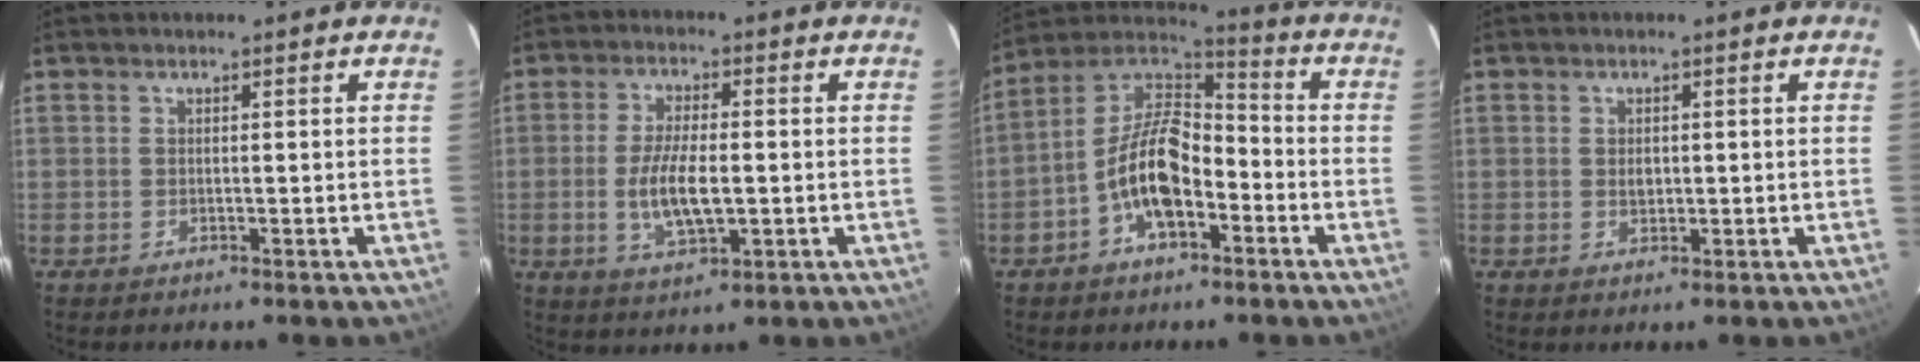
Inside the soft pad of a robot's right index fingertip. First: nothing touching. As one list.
[{"total": 8.8, "force": [-1.2, 3.3, 8.0], "torque": [-0.159, -0.004, -0.020]}, {"total": 13.2, "force": [-5.0, 6.6, 10.3], "torque": [-0.201, 0.020, -0.093]}, {"total": 1.8, "force": [0.0, 1.4, 1.1], "torque": [-0.016, 0.002, 0.000]}]